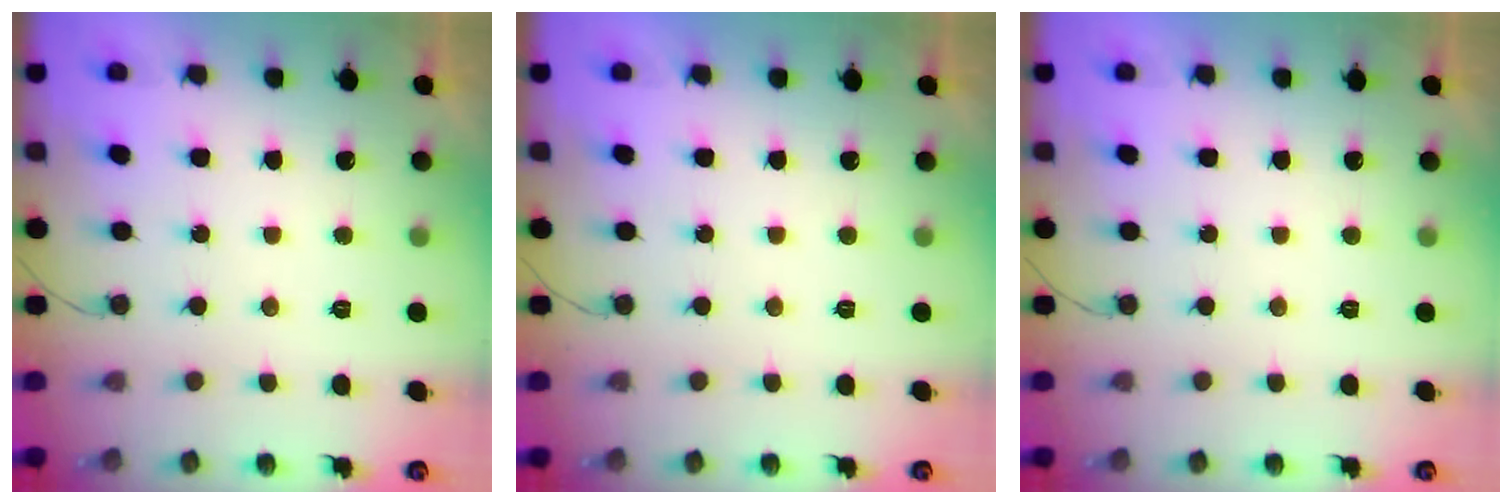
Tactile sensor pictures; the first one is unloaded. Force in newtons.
{"total": 1.8, "press": 1.8, "slide": 0.1}
{"total": 1.9, "press": 1.9, "slide": 0.1}